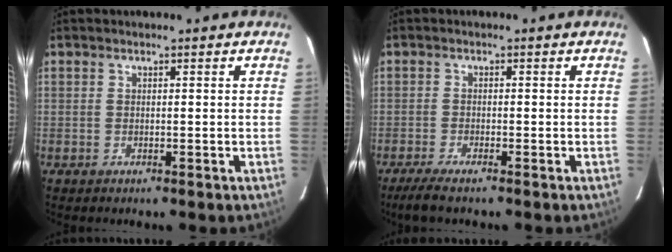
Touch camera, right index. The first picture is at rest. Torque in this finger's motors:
{"motor_torque": [0.07, -0.04, 0.17, 0.03]}